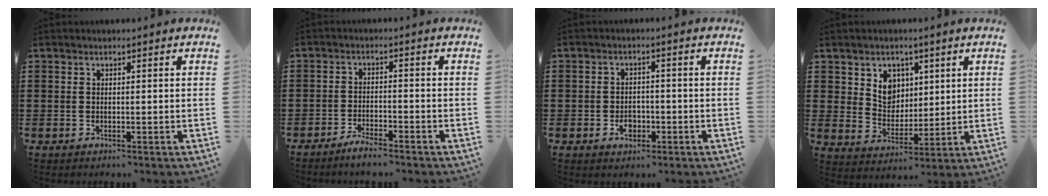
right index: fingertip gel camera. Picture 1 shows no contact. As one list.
[{"total": 2.8, "force": [-2.7, 0.1, 0.6], "torque": [-0.014, 0.005, -0.054]}, {"total": 2.9, "force": [-1.1, 2.1, 1.7], "torque": [-0.027, -0.001, -0.023]}, {"total": 5.6, "force": [2.6, 4.7, 1.6], "torque": [-0.049, 0.010, 0.045]}]